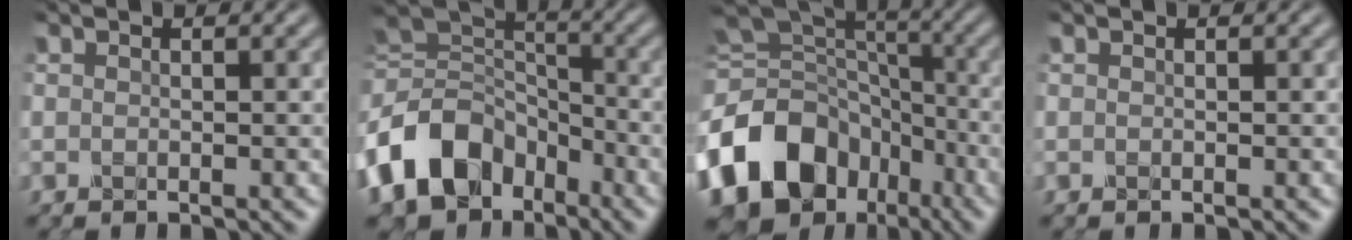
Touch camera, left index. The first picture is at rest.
{"total": 11.4, "force": [-5.7, 8.1, 5.6], "torque": [-0.125, -0.004, -0.121]}
{"total": 15.3, "force": [-6.6, 11.7, 7.3], "torque": [-0.171, 0.001, -0.115]}
{"total": 0.0}